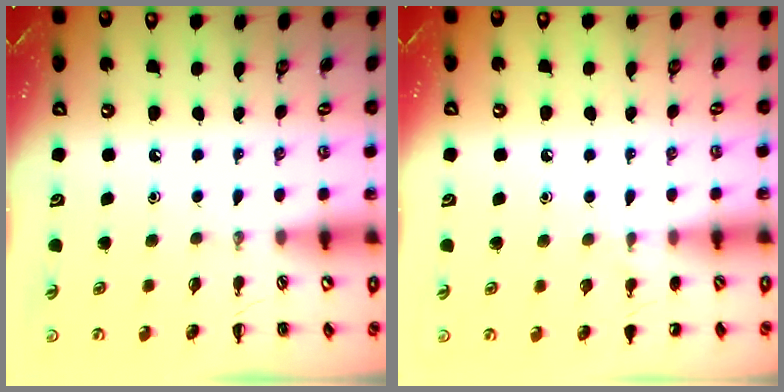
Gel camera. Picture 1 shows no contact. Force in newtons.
{"total": 5.7, "press": 5.4, "slide": 1.8}